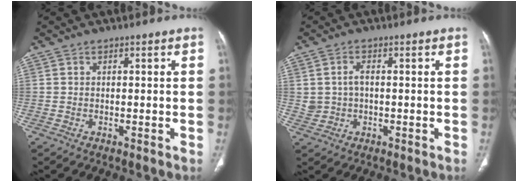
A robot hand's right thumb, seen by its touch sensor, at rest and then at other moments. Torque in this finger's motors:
{"motor_torque": [0.11, -0.13, 0.08, 0.43, 0.03]}